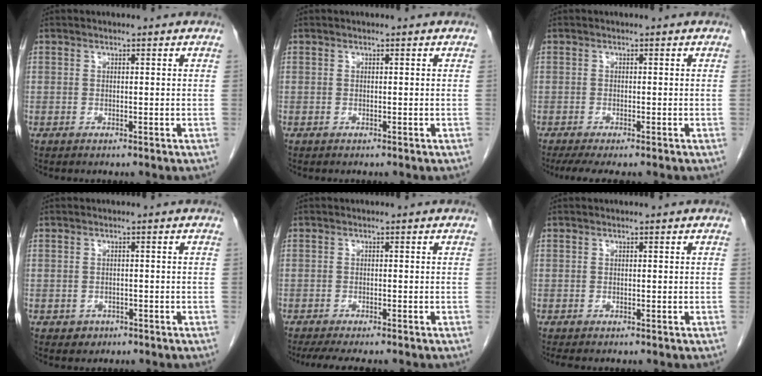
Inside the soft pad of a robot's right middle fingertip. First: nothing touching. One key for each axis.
{"total": 0.0}
{"total": 5.2, "fx": -4.1, "fy": 0.9, "fz": 3.1, "tx": -0.044, "ty": -0.012, "tz": -0.063}
{"total": 1.5, "fx": -0.8, "fy": 1.3, "fz": 0.3, "tx": -0.003, "ty": 0.005, "tz": -0.006}
{"total": 7.2, "fx": -6.0, "fy": 1.3, "fz": 3.8, "tx": -0.049, "ty": -0.011, "tz": -0.090}
{"total": 0.8, "fx": -0.7, "fy": 0.2, "fz": 0.3, "tx": -0.004, "ty": -0.002, "tz": -0.011}